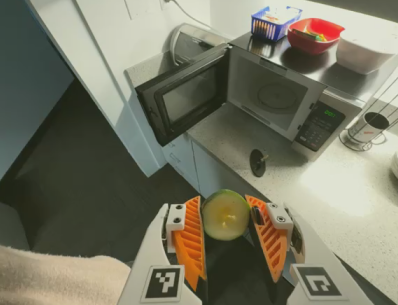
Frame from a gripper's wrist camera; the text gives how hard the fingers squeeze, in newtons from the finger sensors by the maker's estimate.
{"total": 11.6, "left": 11.4, "right": 11.7}